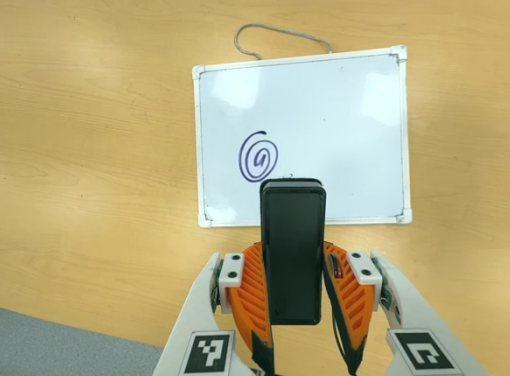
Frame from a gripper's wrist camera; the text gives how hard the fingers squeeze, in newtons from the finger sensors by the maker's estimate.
{"total": 4.7, "left": 3.1, "right": 6.3}